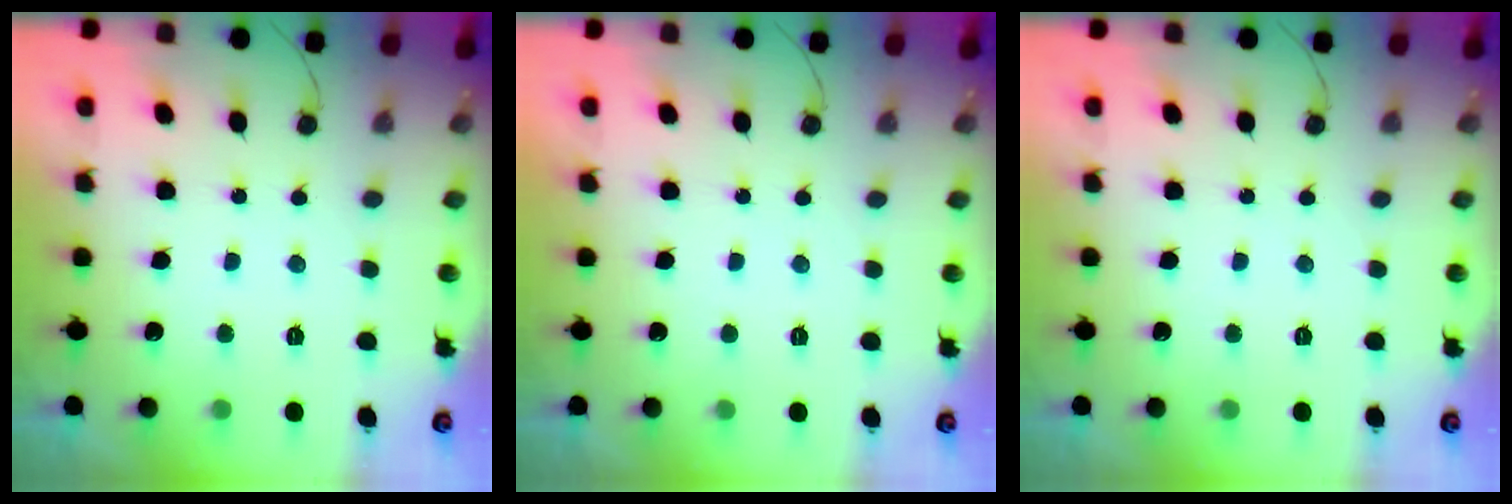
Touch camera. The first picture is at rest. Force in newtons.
{"total": 1.8, "press": 1.8, "slide": 0.0}
{"total": 0.0}